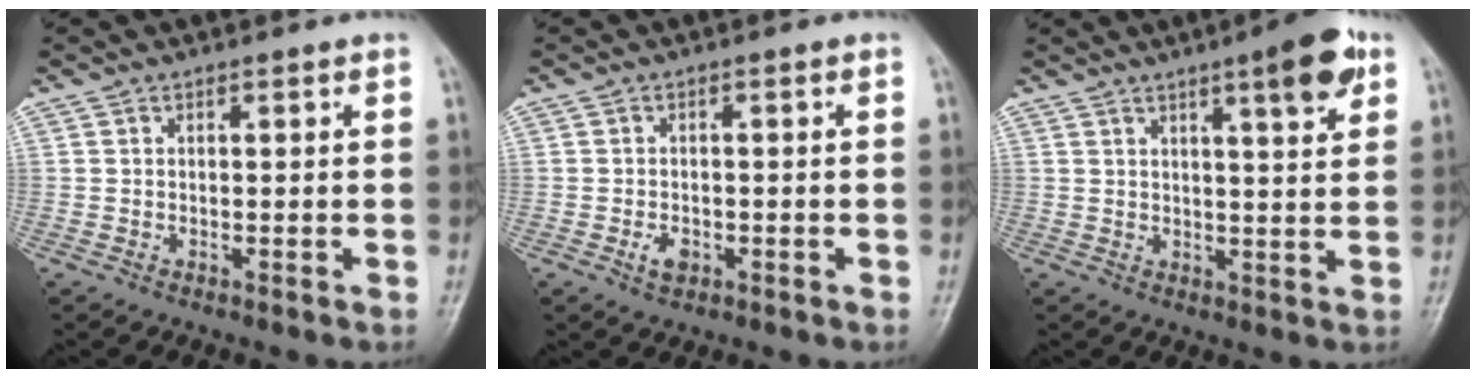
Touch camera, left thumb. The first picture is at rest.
{"total": 2.4, "force": [-1.0, 1.6, 1.6], "torque": [-0.027, 0.003, -0.014]}
{"total": 8.5, "force": [4.5, 1.8, 7.0], "torque": [-0.085, -0.018, 0.059]}